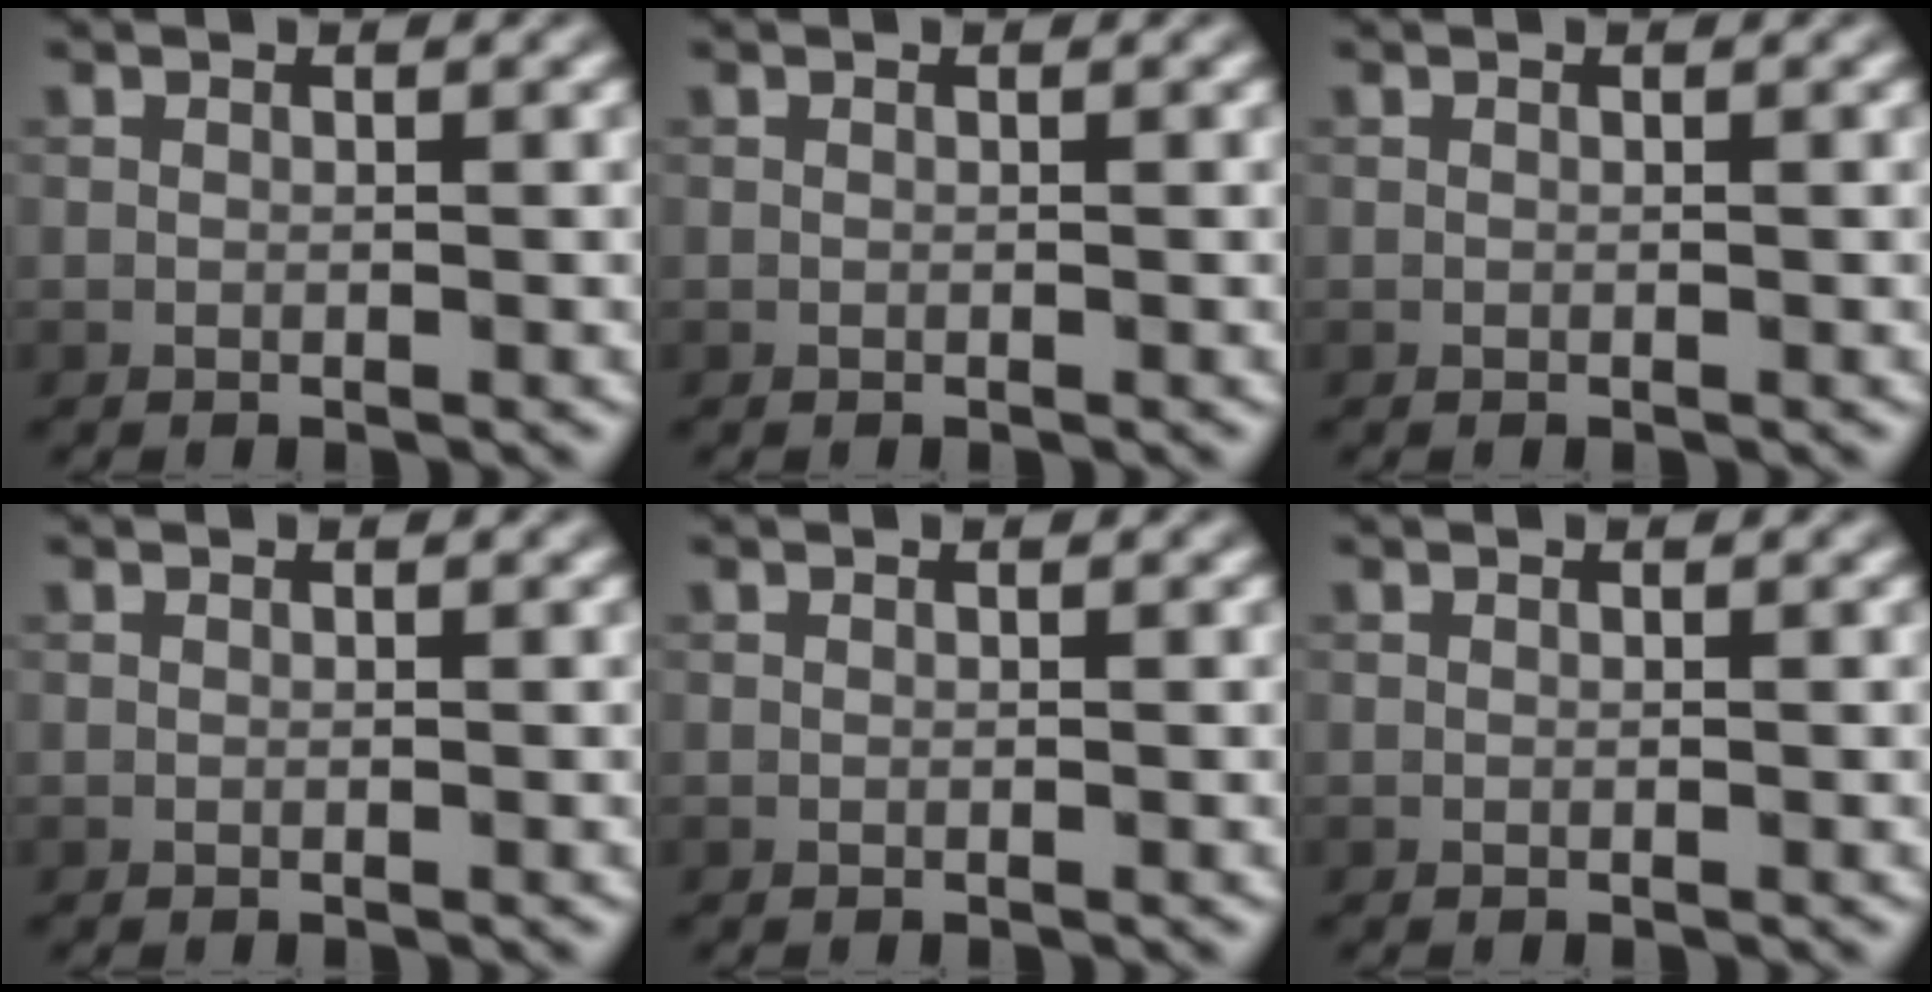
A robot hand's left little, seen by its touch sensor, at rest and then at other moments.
{"total": 0.0}
{"total": 0.0}
{"total": 0.0}
{"total": 0.0}
{"total": 0.0}